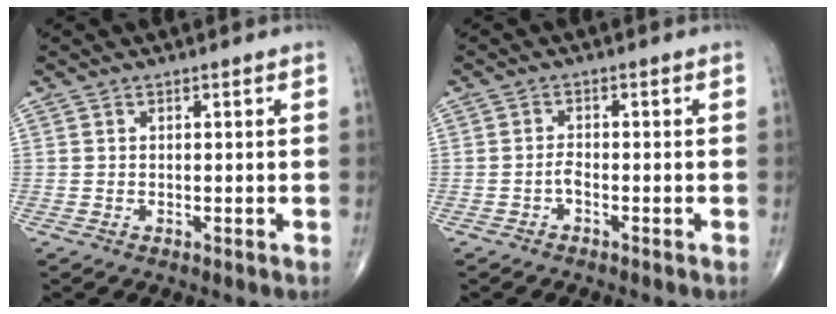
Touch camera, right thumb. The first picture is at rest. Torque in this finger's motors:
{"motor_torque": [0.01, -0.74, 0.59, 0.00, 0.11]}